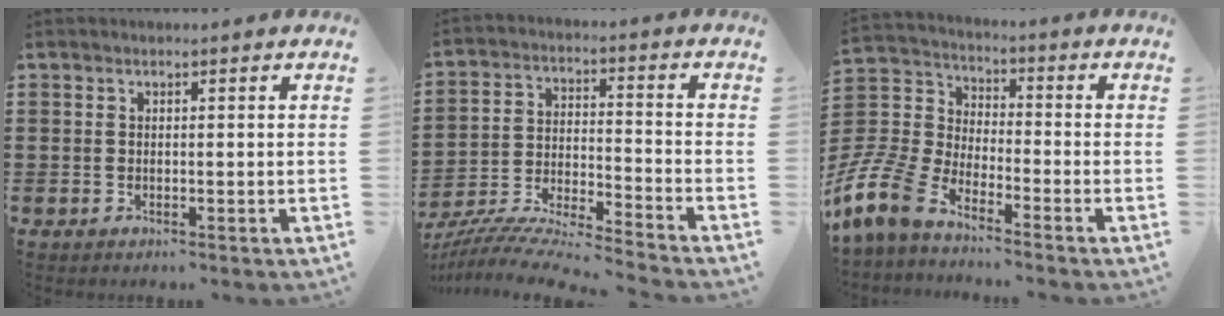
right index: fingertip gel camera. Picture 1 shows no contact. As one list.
[{"total": 7.7, "force": [-7.4, -0.2, 2.1], "torque": [-0.050, -0.006, -0.151]}, {"total": 8.9, "force": [-7.6, 3.1, 3.6], "torque": [-0.122, -0.001, -0.162]}]